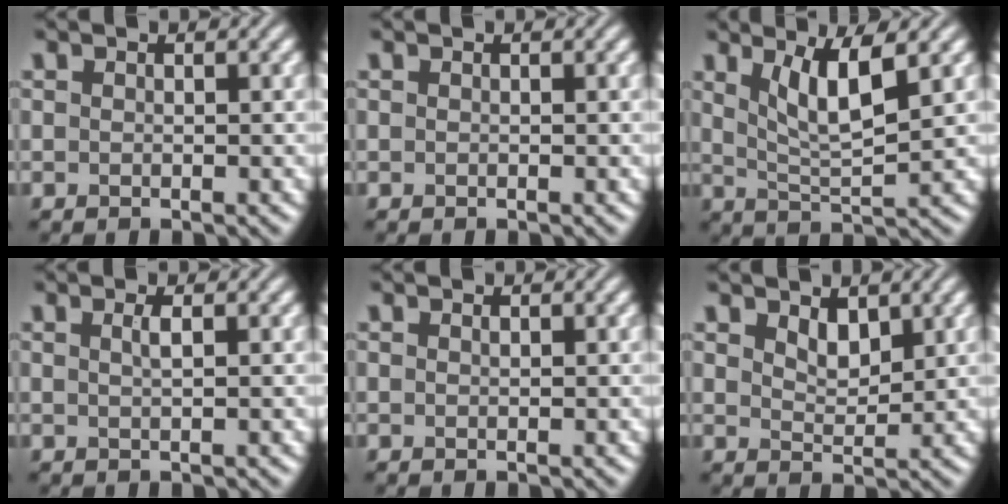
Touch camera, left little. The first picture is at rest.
{"total": 0.0}
{"total": 4.7, "force": [1.9, 1.1, 4.1], "torque": [-0.080, -0.009, 0.040]}
{"total": 1.2, "force": [0.4, 0.4, 1.1], "torque": [-0.017, 0.004, 0.004]}
{"total": 0.0}
{"total": 2.1, "force": [1.3, 1.0, 1.2], "torque": [-0.026, -0.006, 0.026]}